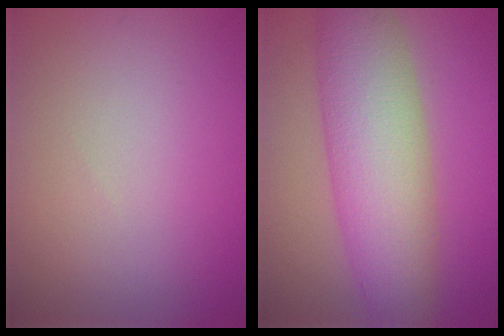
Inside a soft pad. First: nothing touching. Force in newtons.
{"total": 8.7, "press": 8.7, "slide": 0.5}